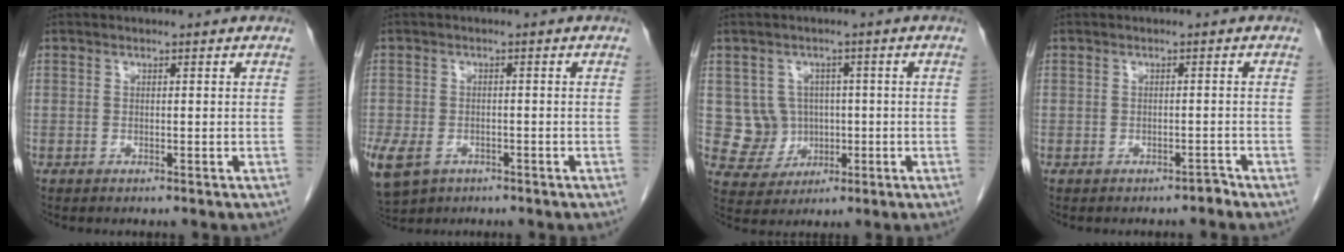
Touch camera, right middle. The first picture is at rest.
{"total": 11.2, "force": [-5.6, 8.1, 5.4], "torque": [-0.158, -0.010, -0.081]}
{"total": 5.4, "force": [0.3, 5.3, 0.8], "torque": [-0.016, 0.015, 0.017]}
{"total": 0.8, "force": [-0.8, 0.1, 0.1], "torque": [0.001, 0.000, -0.012]}